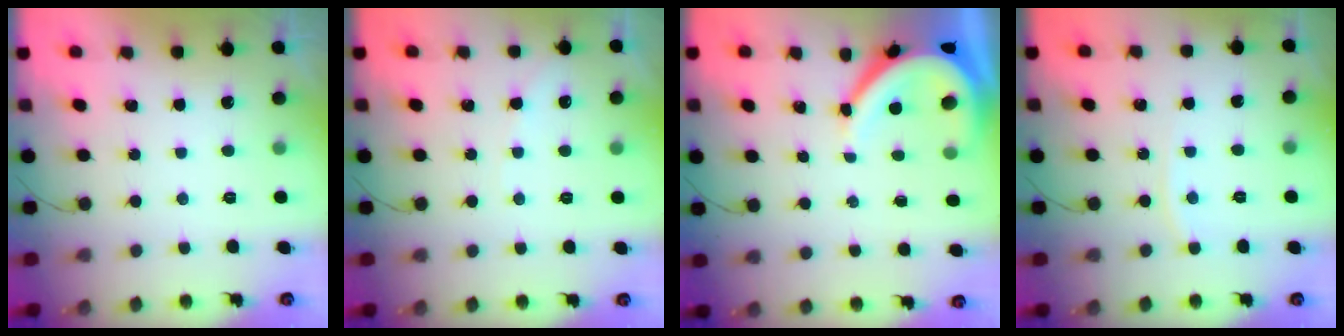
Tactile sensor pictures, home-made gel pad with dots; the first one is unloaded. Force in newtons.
{"total": 3.5, "press": 3.5, "slide": 0.4}
{"total": 10.0, "press": 9.9, "slide": 0.9}
{"total": 4.0, "press": 3.9, "slide": 0.6}